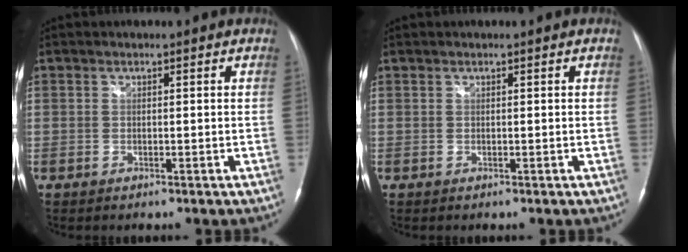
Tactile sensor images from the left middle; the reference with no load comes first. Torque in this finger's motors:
{"motor_torque": [0.31, -0.33, 0.09, 0.01]}